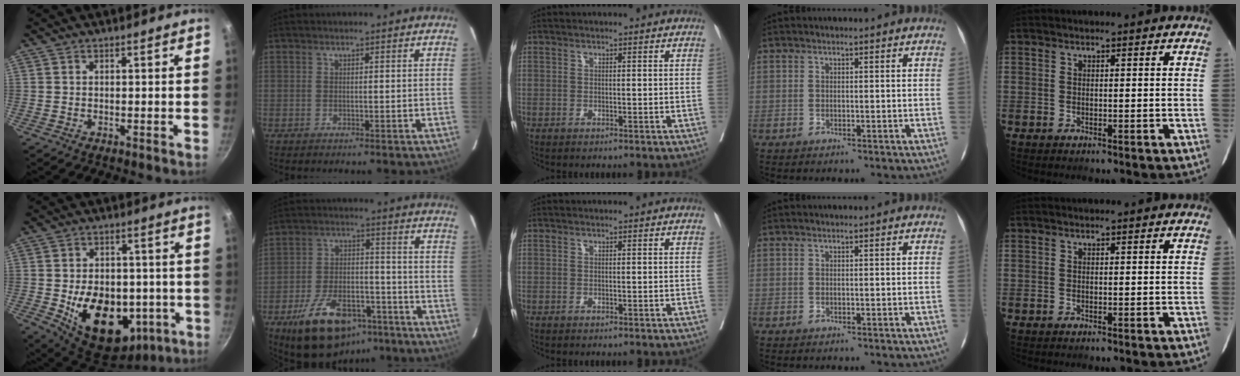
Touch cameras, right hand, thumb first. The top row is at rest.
{"thumb": {"total": 20.0, "force": [-5.3, 13.1, 14.2], "torque": [-0.192, 0.005, -0.051]}, "index": {"total": 16.2, "force": [-10.3, 7.7, 9.9], "torque": [-0.168, 0.008, -0.162]}}